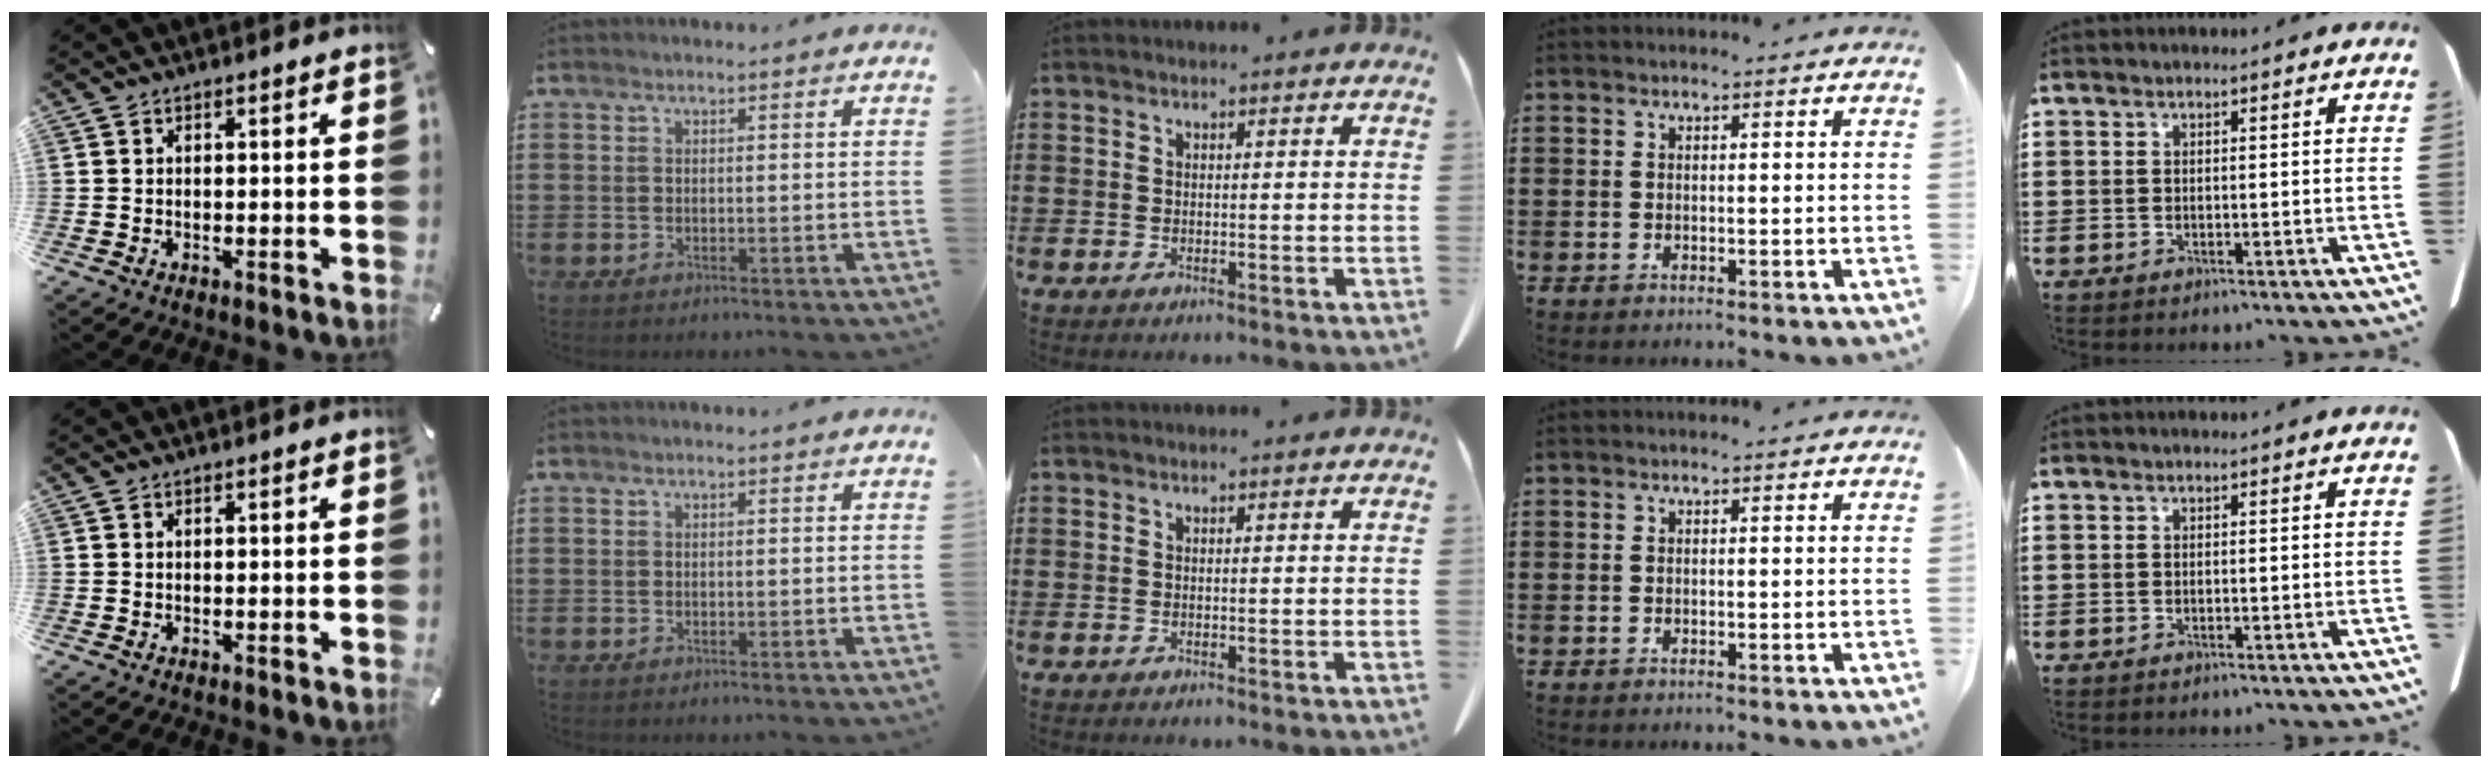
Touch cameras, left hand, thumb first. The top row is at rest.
{}